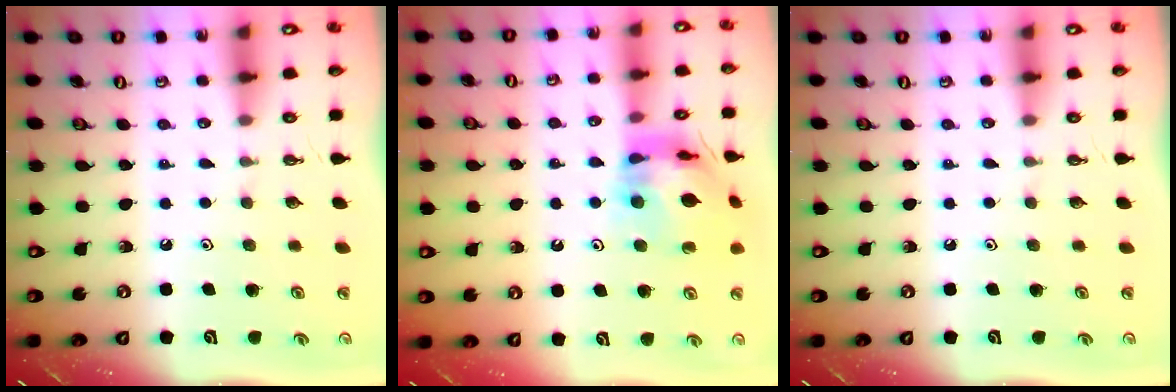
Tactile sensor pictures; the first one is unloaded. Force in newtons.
{"total": 14.2, "press": 14.1, "slide": 1.5}
{"total": 0.0}